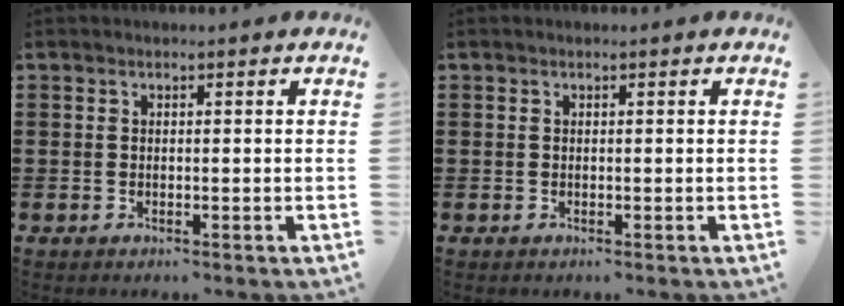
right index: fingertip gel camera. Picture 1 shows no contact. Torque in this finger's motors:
{"motor_torque": [-0.56, 0.66, 0.00, 0.01]}